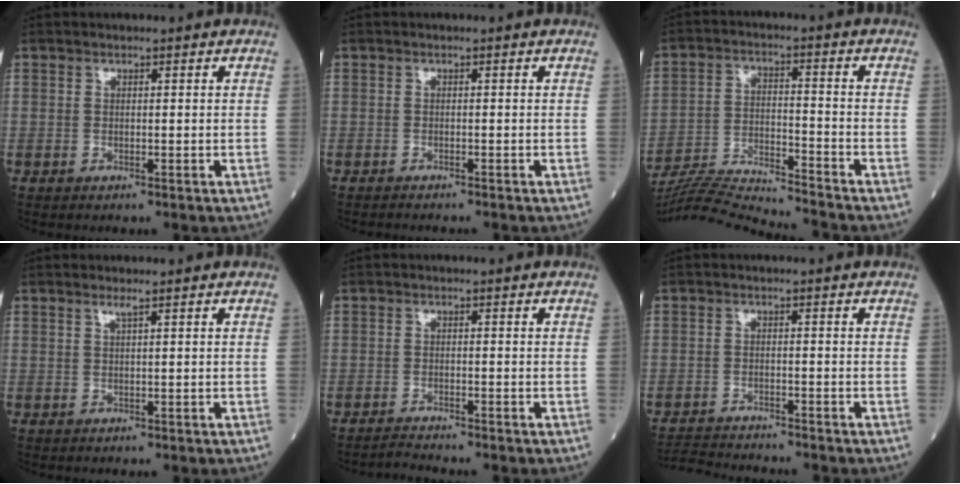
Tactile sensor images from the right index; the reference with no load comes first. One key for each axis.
{"total": 2.4, "fx": -2.2, "fy": 0.2, "fz": 0.9, "tx": -0.020, "ty": -0.004, "tz": -0.026}
{"total": 14.3, "fx": -13.8, "fy": -1.6, "fz": 3.6, "tx": -0.065, "ty": -0.003, "tz": -0.236}
{"total": 0.7, "fx": 0.5, "fy": -0.2, "fz": 0.6, "tx": -0.021, "ty": 0.000, "tz": 0.014}
{"total": 2.0, "fx": -1.9, "fy": -0.7, "fz": -0.2, "tx": -0.006, "ty": -0.013, "tz": -0.033}
{"total": 6.5, "fx": -6.4, "fy": -0.1, "fz": 1.1, "tx": -0.020, "ty": -0.016, "tz": -0.107}